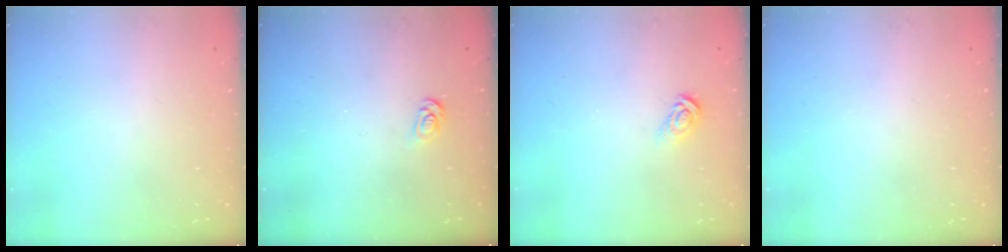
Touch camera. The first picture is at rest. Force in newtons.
{"total": 2.6, "press": 2.6, "slide": 0.4}
{"total": 5.6, "press": 5.6, "slide": 0.5}
{"total": 0.0}